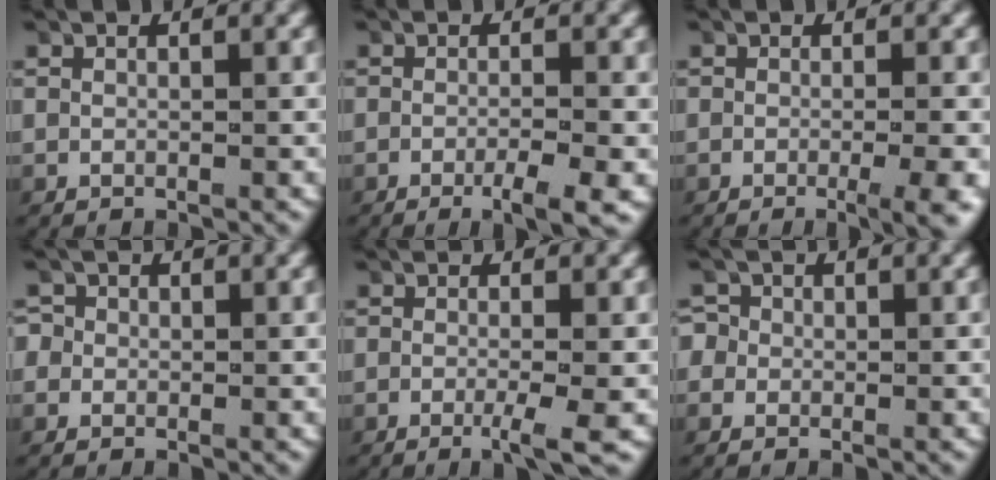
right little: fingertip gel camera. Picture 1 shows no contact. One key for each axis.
{"total": 3.6, "fx": -2.1, "fy": 0.5, "fz": 2.8, "tx": -0.037, "ty": -0.001, "tz": -0.038}
{"total": 3.9, "fx": -1.7, "fy": 0.5, "fz": 3.4, "tx": -0.029, "ty": 0.001, "tz": -0.034}
{"total": 2.5, "fx": 0.1, "fy": 2.4, "fz": 0.6, "tx": -0.021, "ty": -0.001, "tz": -0.005}
{"total": 2.9, "fx": -1.4, "fy": 0.1, "fz": 2.5, "tx": -0.034, "ty": -0.003, "tz": -0.029}
{"total": 3.1, "fx": 0.1, "fy": 3.0, "fz": 0.8, "tx": -0.027, "ty": -0.002, "tz": -0.004}